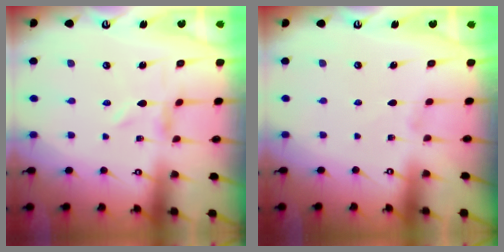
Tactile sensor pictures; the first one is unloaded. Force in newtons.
{"total": 0.0}